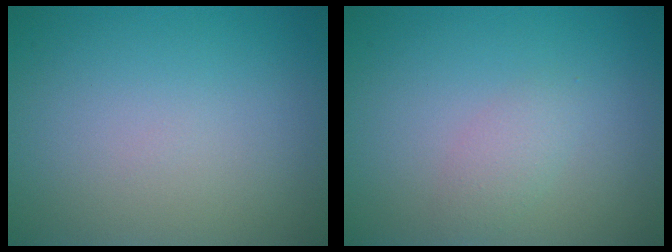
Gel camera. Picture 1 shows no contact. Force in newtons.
{"total": 1.5, "press": 1.5, "slide": 0.1}